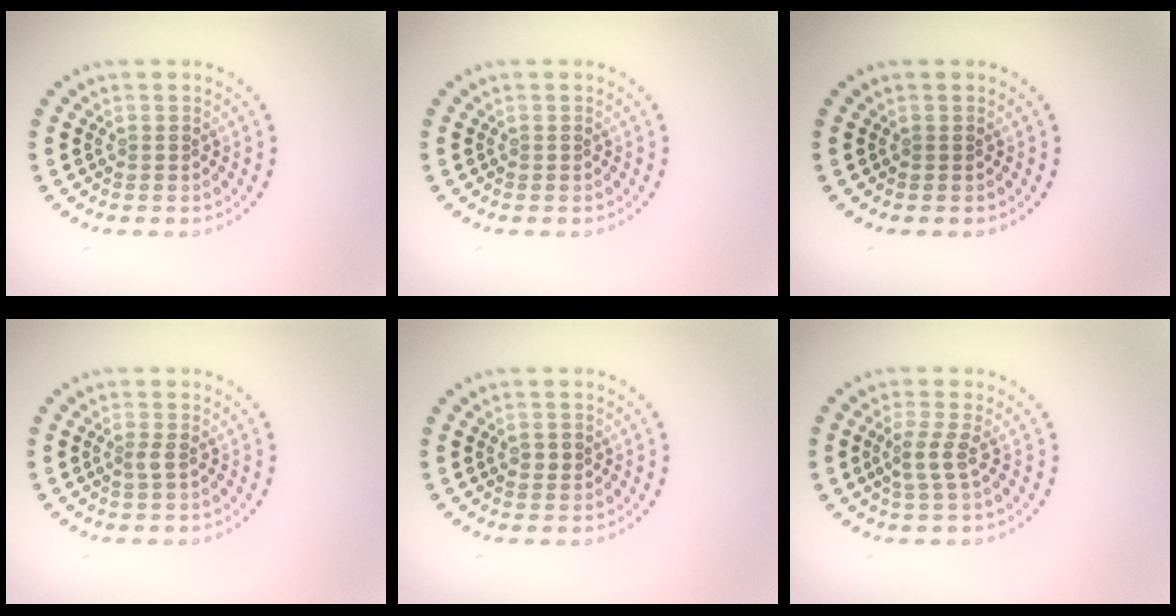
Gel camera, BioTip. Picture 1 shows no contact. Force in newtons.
{"total": 0.0}
{"total": 0.0}
{"total": 0.8, "press": 0.6, "slide": 0.6}
{"total": 1.1, "press": 1.1, "slide": 0.1}
{"total": 2.1, "press": 1.5, "slide": 1.4}